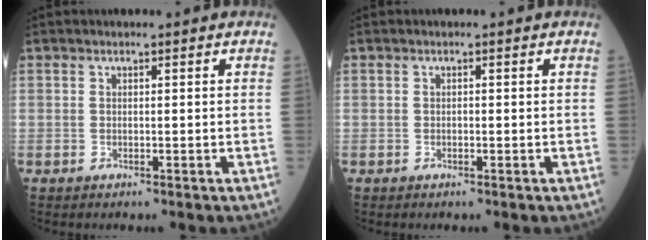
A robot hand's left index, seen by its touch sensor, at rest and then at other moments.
{"total": 0.0}